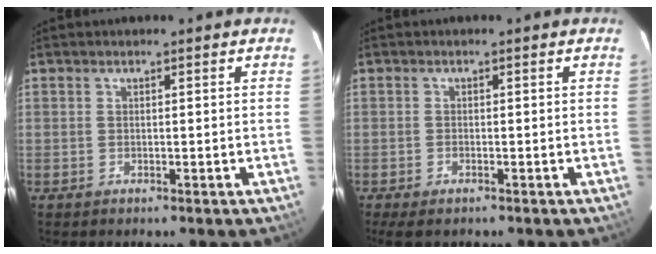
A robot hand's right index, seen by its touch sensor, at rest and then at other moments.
{"total": 2.8, "force": [-2.0, 1.0, 1.6], "torque": [-0.036, -0.008, -0.027]}